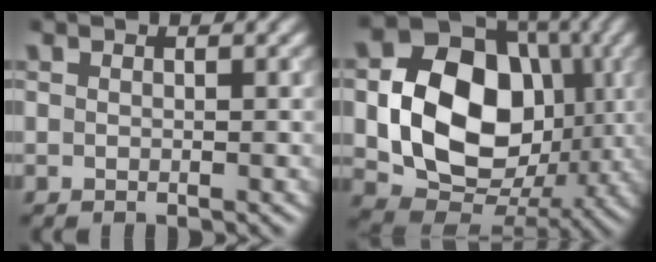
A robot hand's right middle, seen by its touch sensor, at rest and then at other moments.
{"total": 13.8, "force": [0.0, 10.7, 8.7], "torque": [-0.157, -0.012, -0.003]}